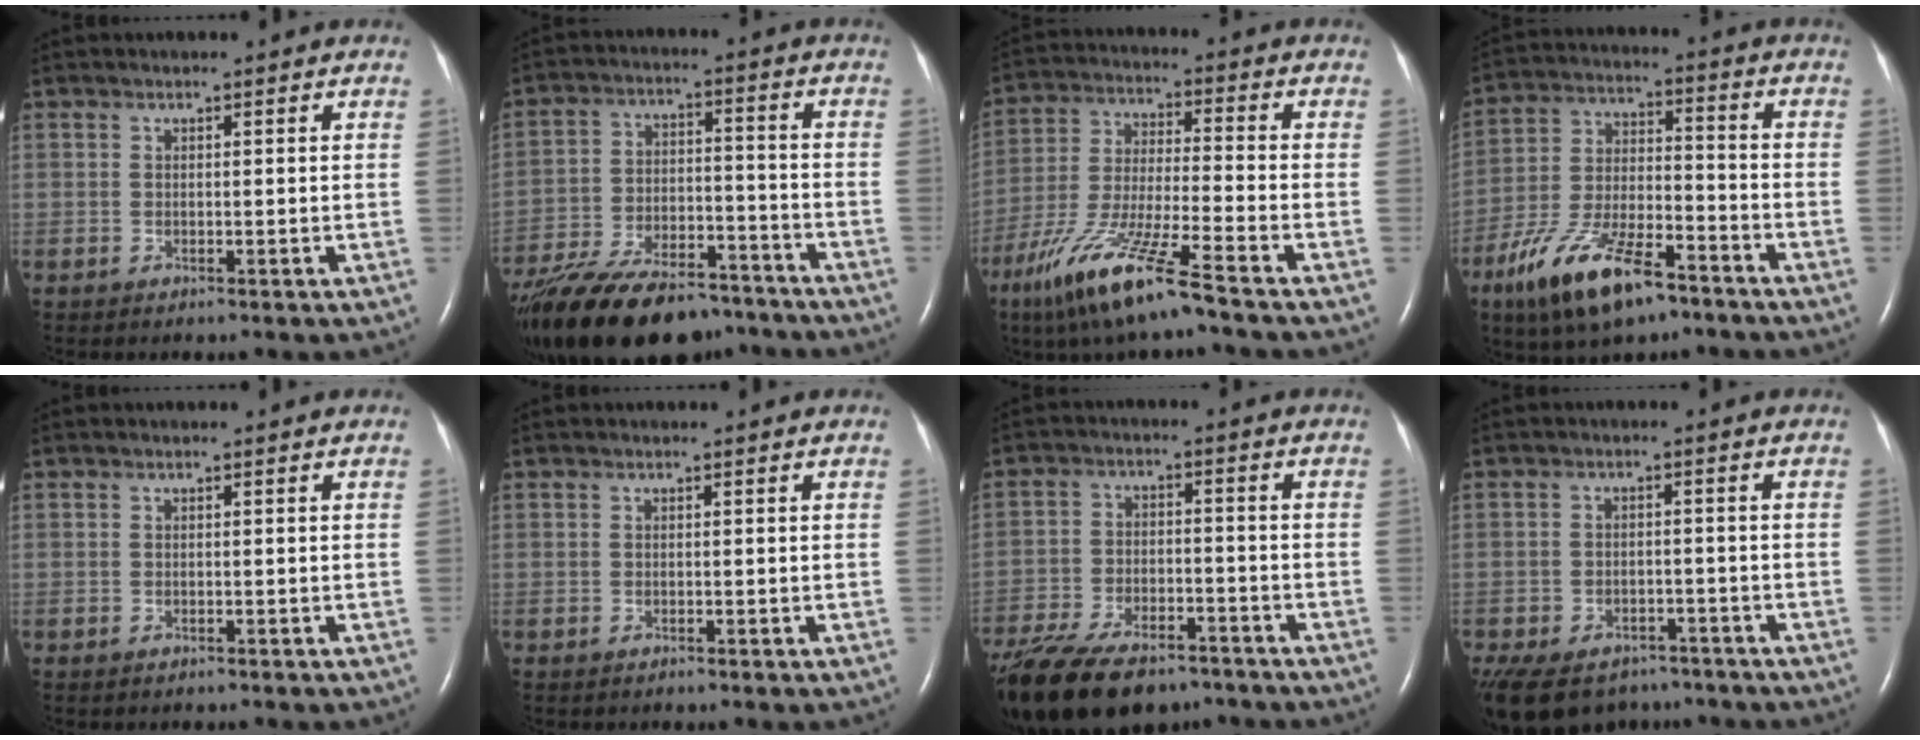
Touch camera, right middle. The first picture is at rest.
{"total": 23.4, "force": [-18.8, 7.9, 11.5], "torque": [-0.231, -0.029, -0.295]}
{"total": 13.7, "force": [-9.1, 0.1, 10.2], "torque": [-0.213, -0.039, -0.173]}
{"total": 15.0, "force": [-9.6, 4.8, 10.5], "torque": [-0.209, -0.011, -0.173]}
{"total": 0.6, "force": [-0.6, 0.1, 0.2], "torque": [-0.011, -0.003, -0.007]}
{"total": 0.0}
{"total": 19.3, "force": [-14.6, 7.6, 10.1], "torque": [-0.227, -0.026, -0.231]}
{"total": 16.0, "force": [-11.5, 9.4, 5.9], "torque": [-0.174, -0.008, -0.151]}